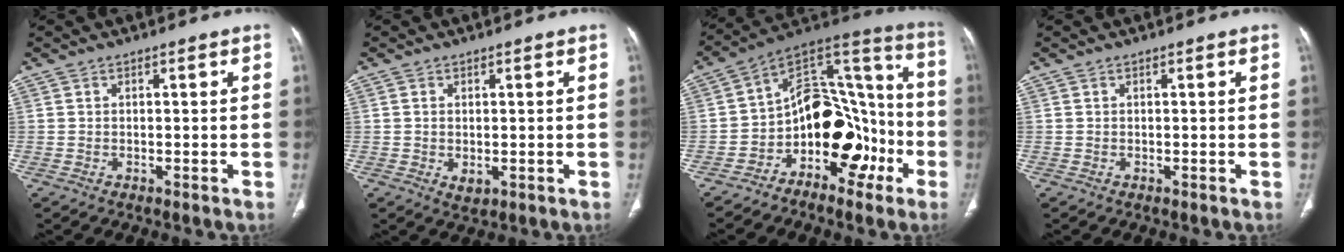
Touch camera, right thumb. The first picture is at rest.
{"total": 2.5, "force": [-0.3, 1.6, 1.9], "torque": [-0.032, -0.004, 0.002]}
{"total": 18.4, "force": [-7.0, 11.4, 12.6], "torque": [-0.133, 0.105, -0.118]}
{"total": 0.0}